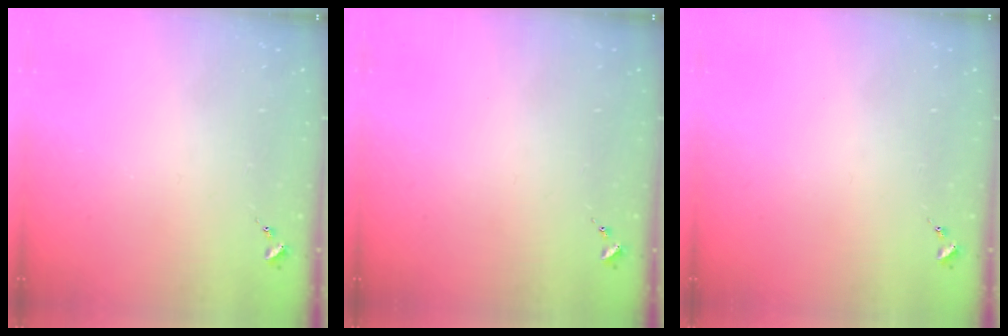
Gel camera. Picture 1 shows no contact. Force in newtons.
{"total": 0.0}
{"total": 0.0}